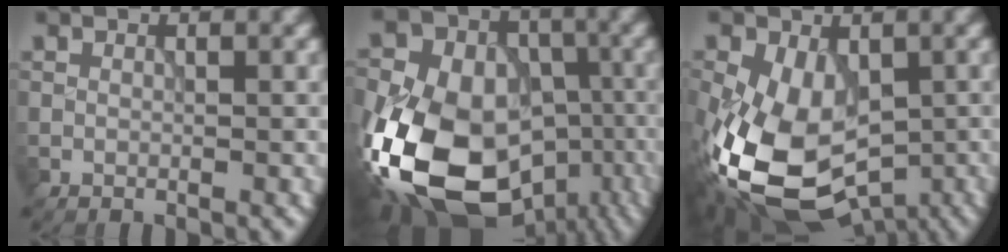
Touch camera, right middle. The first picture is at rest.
{"total": 20.2, "force": [-7.9, 14.4, 11.8], "torque": [-0.237, -0.014, -0.126]}
{"total": 12.9, "force": [-3.3, 7.9, 9.6], "torque": [-0.205, -0.042, -0.044]}